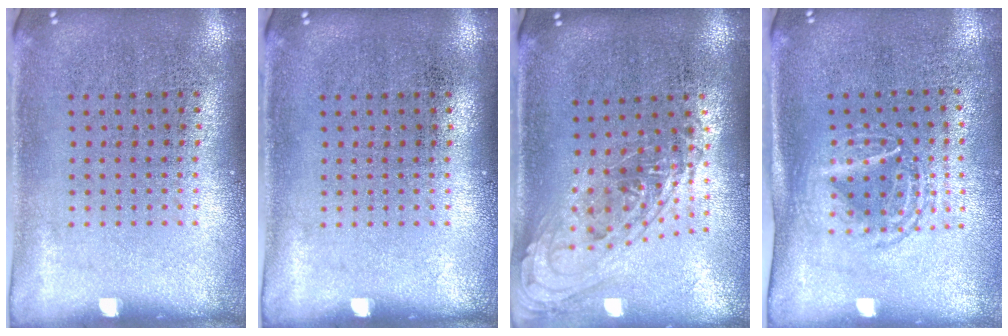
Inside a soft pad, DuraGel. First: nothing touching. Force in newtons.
{"total": 0.0}
{"total": 1.1, "press": 1.0, "slide": 0.4}
{"total": 1.6, "press": 1.3, "slide": 0.9}